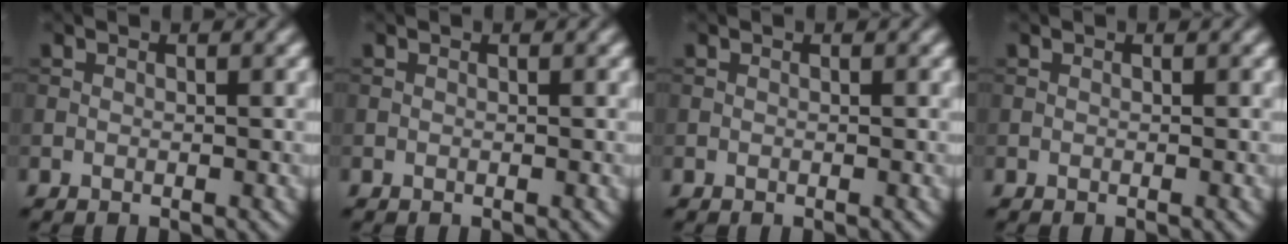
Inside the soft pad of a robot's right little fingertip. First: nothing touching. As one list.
[{"total": 0.0}, {"total": 0.0}, {"total": 0.0}]